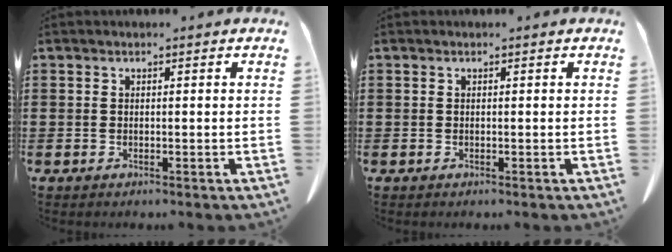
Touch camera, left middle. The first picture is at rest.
{"total": 0.0}